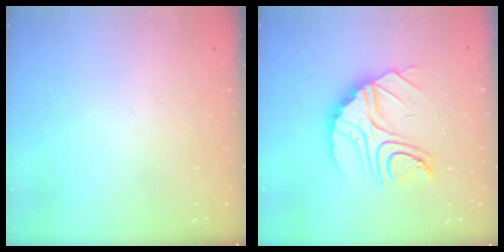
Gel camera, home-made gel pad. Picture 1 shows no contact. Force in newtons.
{"total": 13.7, "press": 13.7, "slide": 1.1}